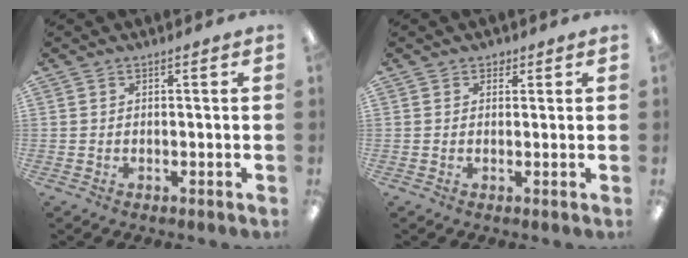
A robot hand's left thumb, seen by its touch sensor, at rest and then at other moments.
{"total": 1.5, "force": [1.1, 1.0, 0.4], "torque": [-0.002, -0.002, 0.018]}